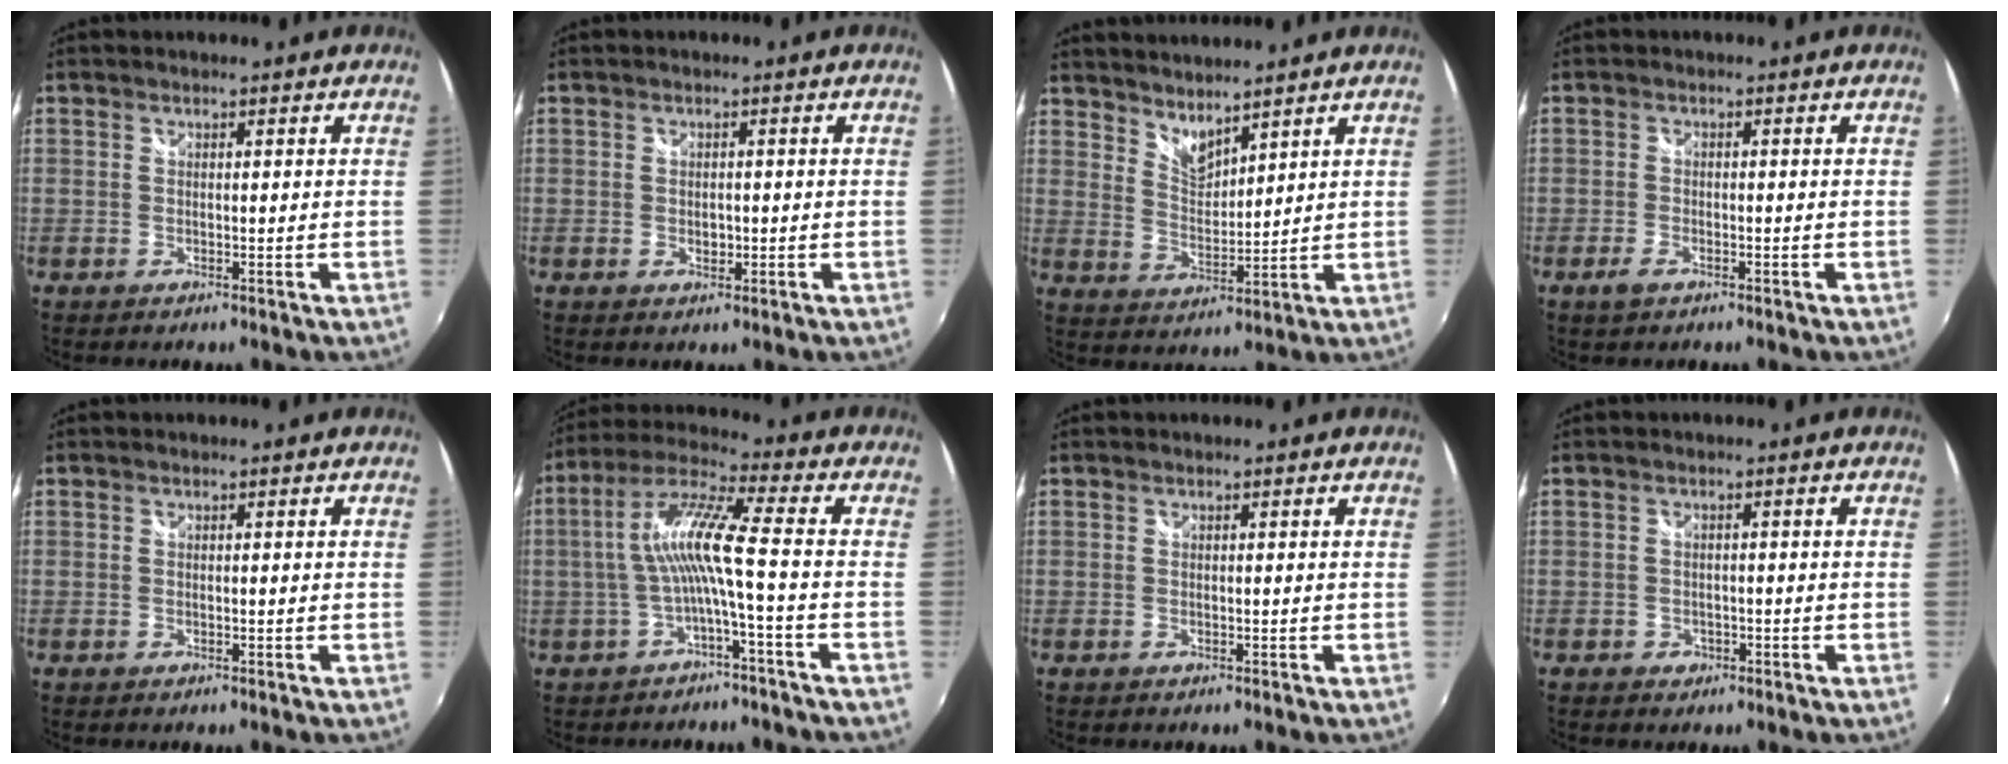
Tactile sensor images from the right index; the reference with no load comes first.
{"total": 1.8, "force": [-0.3, 1.3, 1.2], "torque": [-0.017, -0.001, -0.005]}
{"total": 5.8, "force": [5.3, 1.4, 2.1], "torque": [-0.029, -0.004, 0.098]}
{"total": 2.3, "force": [-1.5, 1.0, 1.4], "torque": [-0.032, -0.002, -0.028]}
{"total": 0.0}
{"total": 9.7, "force": [-1.9, -0.4, 9.5], "torque": [-0.195, 0.014, -0.030]}
{"total": 0.0}
{"total": 2.1, "force": [-1.0, 1.7, 0.5], "torque": [-0.010, 0.001, -0.012]}